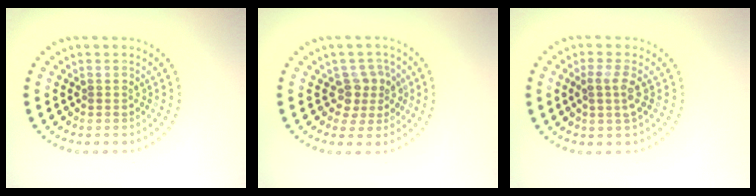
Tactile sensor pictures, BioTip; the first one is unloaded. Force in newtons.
{"total": 2.5, "press": 2.0, "slide": 1.5}
{"total": 1.9, "press": 1.4, "slide": 1.2}